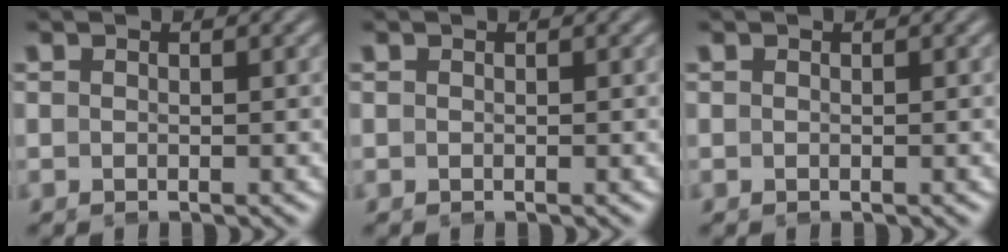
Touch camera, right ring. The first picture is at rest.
{"total": 0.0}
{"total": 0.0}